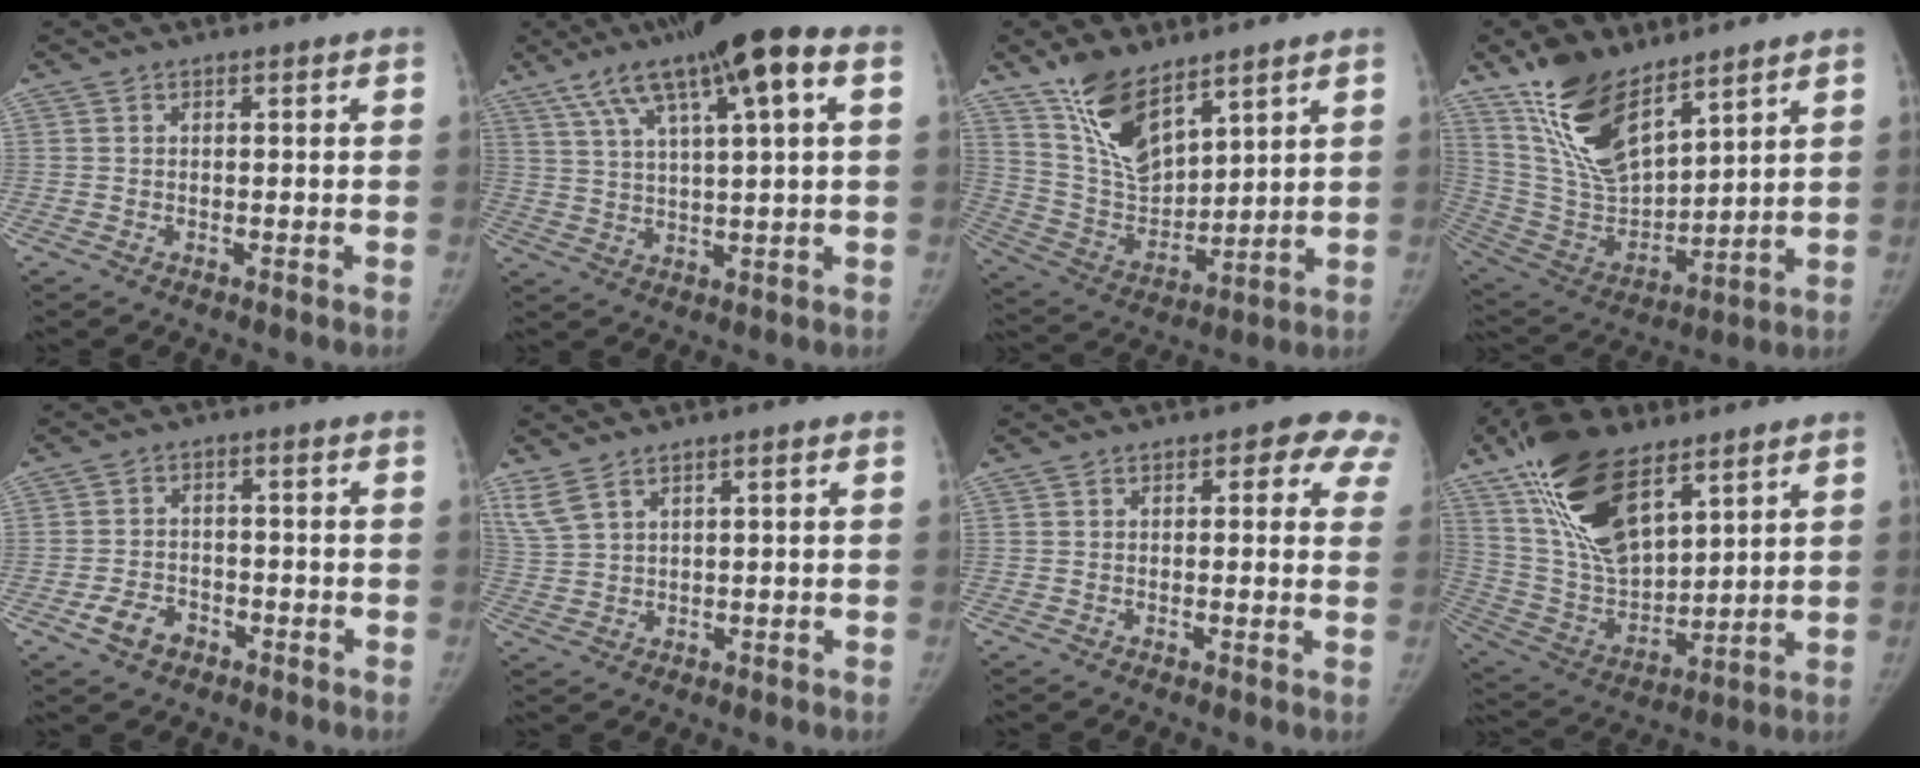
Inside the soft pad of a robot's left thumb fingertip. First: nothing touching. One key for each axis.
{"total": 16.8, "fx": 7.5, "fy": 3.5, "fz": 14.7, "tx": -0.247, "ty": 0.015, "tz": 0.125}
{"total": 14.0, "fx": 9.7, "fy": 6.0, "fz": 8.1, "tx": -0.116, "ty": -0.060, "tz": 0.200}
{"total": 17.8, "fx": 12.2, "fy": 7.5, "fz": 10.6, "tx": -0.161, "ty": -0.066, "tz": 0.248}
{"total": 5.1, "fx": -2.8, "fy": 3.5, "fz": 2.5, "tx": -0.039, "ty": 0.018, "tz": -0.047}
{"total": 4.6, "fx": 3.0, "fy": 1.8, "fz": 3.0, "tx": -0.070, "ty": -0.001, "tz": 0.072}
{"total": 7.0, "fx": 3.4, "fy": 3.6, "fz": 4.9, "tx": -0.009, "ty": -0.005, "tz": 0.023}
{"total": 22.0, "fx": 12.4, "fy": 10.6, "fz": 14.7, "tx": -0.258, "ty": -0.048, "tz": 0.240}